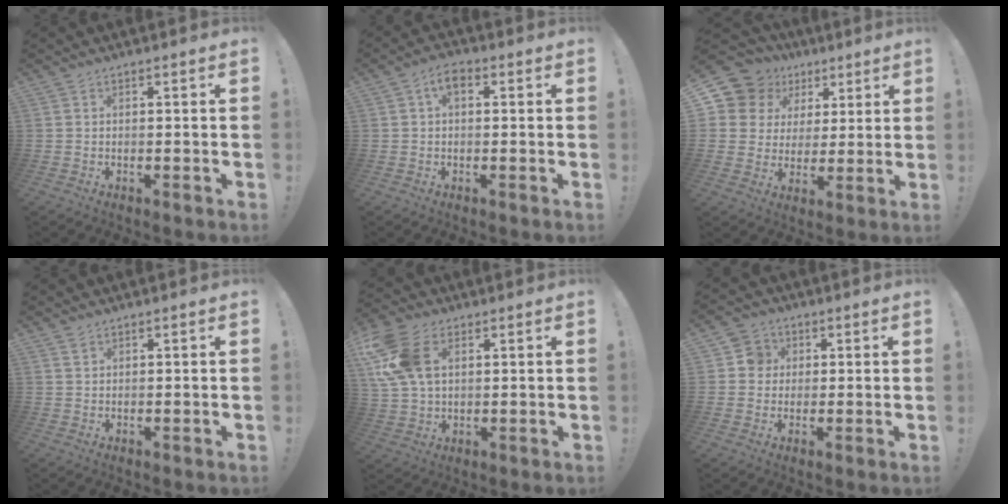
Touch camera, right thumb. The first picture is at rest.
{"total": 4.4, "force": [0.9, 2.5, 3.5], "torque": [-0.059, 0.008, 0.015]}
{"total": 12.5, "force": [6.6, 9.9, 3.6], "torque": [-0.067, -0.041, 0.139]}
{"total": 1.4, "force": [1.0, 0.8, 0.5], "torque": [-0.003, -0.004, 0.017]}
{"total": 15.3, "force": [4.7, 10.0, 10.5], "torque": [-0.220, 0.003, 0.094]}
{"total": 5.7, "force": [1.1, 5.4, 1.4], "torque": [-0.017, 0.006, 0.020]}